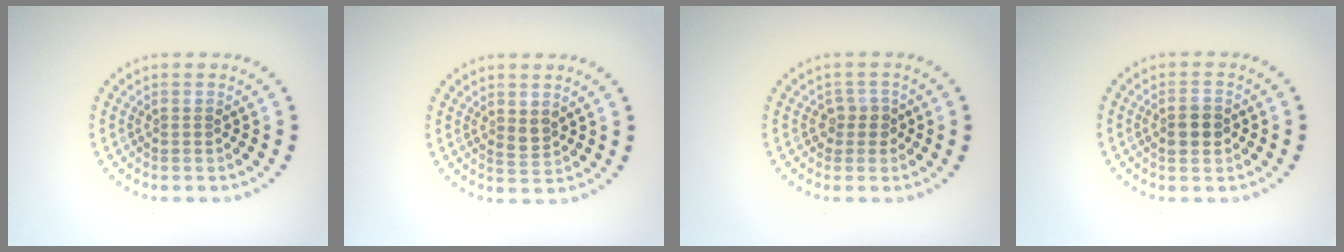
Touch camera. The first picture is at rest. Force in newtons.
{"total": 1.3, "press": 1.2, "slide": 0.5}
{"total": 1.6, "press": 1.3, "slide": 1.0}
{"total": 2.7, "press": 2.7, "slide": 0.1}